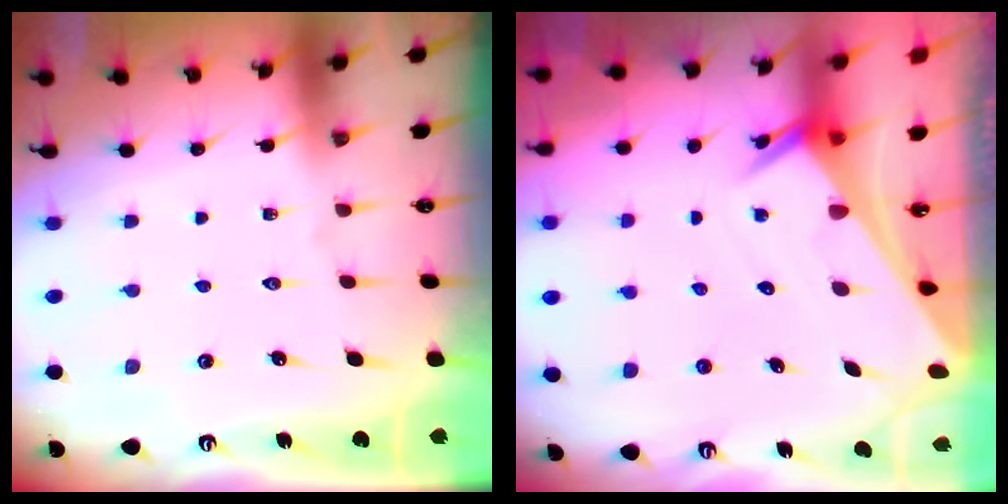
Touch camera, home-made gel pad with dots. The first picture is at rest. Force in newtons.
{"total": 3.0, "press": 2.9, "slide": 0.3}